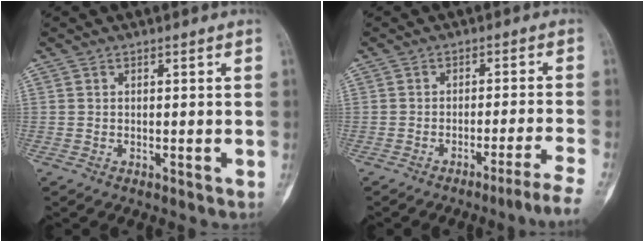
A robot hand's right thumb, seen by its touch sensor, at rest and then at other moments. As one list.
[{"total": 6.8, "force": [-5.2, -1.4, 4.1], "torque": [-0.059, 0.030, -0.073]}]